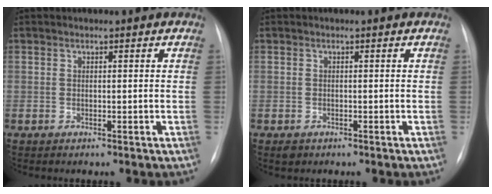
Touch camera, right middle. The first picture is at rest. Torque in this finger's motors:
{"motor_torque": [0.14, -0.20, 0.00, 0.00]}